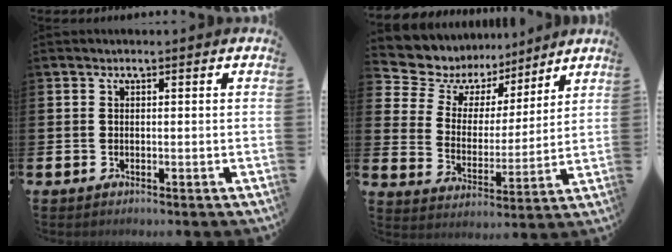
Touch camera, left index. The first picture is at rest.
{"total": 8.0, "force": [6.8, 4.2, 0.3], "torque": [-0.058, -0.053, 0.123]}